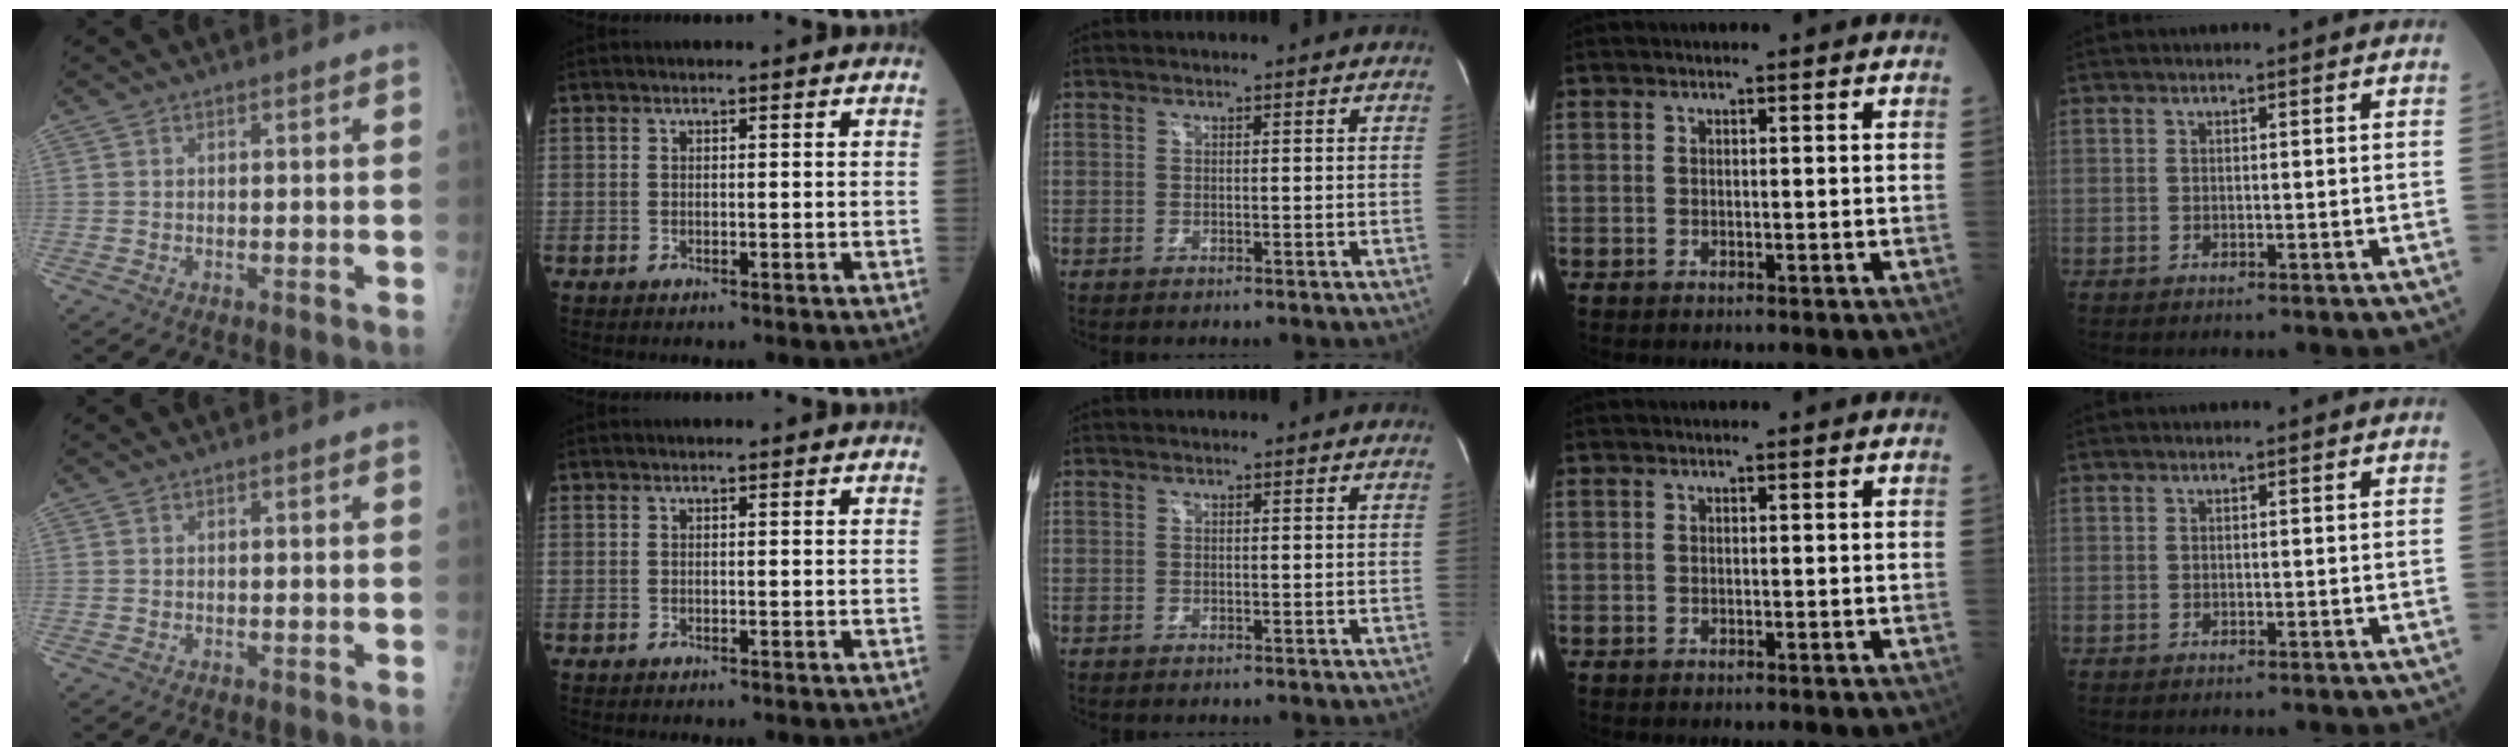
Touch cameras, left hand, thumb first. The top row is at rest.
{}